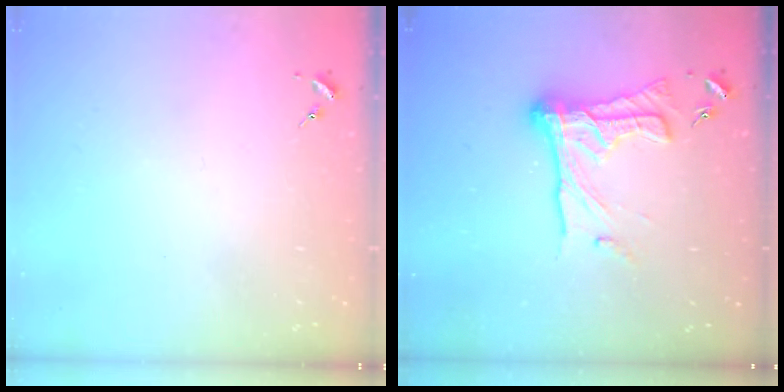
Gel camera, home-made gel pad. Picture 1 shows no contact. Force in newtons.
{"total": 19.1, "press": 19.0, "slide": 1.7}